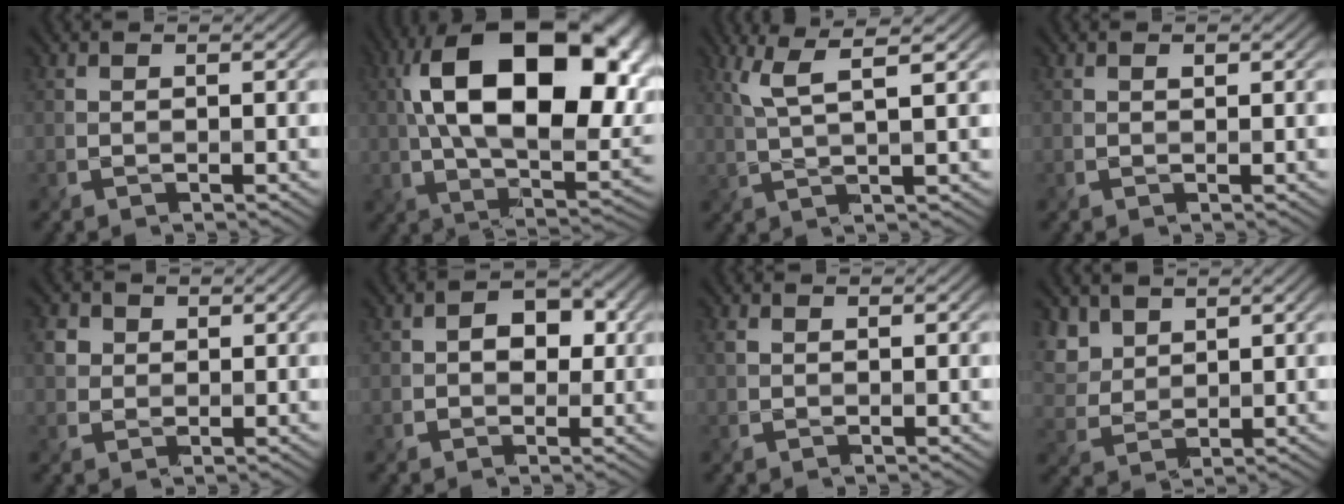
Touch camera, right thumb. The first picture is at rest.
{"total": 21.3, "force": [4.8, 11.4, 17.3], "torque": [-0.299, 0.024, 0.079]}
{"total": 5.3, "force": [2.4, 0.9, 4.7], "torque": [-0.098, 0.010, 0.055]}
{"total": 0.0}
{"total": 2.2, "force": [0.7, 2.0, 0.5], "torque": [-0.021, 0.001, 0.014]}
{"total": 4.0, "force": [0.2, 3.2, 2.3], "torque": [-0.034, 0.001, -0.006]}
{"total": 1.0, "force": [0.3, 0.7, 0.6], "torque": [-0.019, -0.002, 0.008]}
{"total": 5.0, "force": [3.4, 3.1, 2.0], "torque": [-0.067, 0.000, 0.078]}